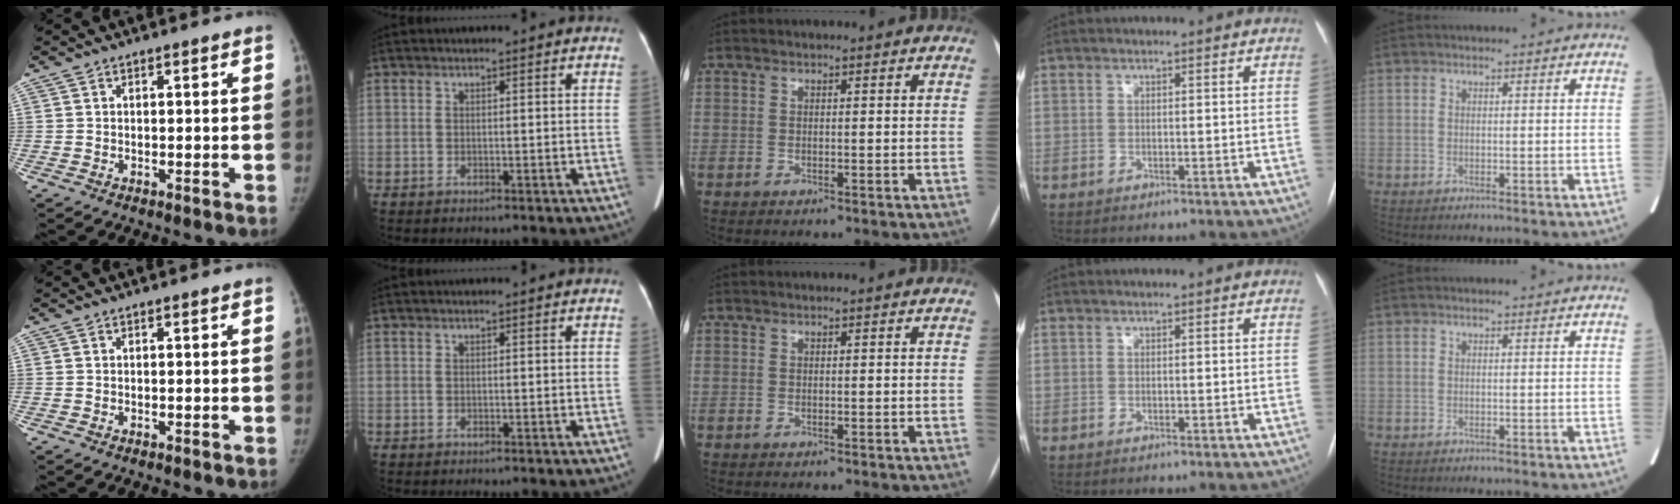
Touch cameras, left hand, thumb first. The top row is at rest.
{}